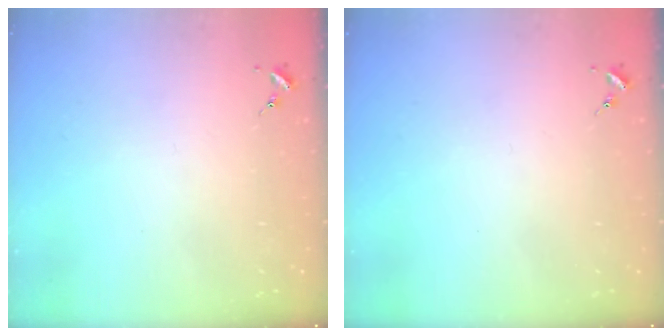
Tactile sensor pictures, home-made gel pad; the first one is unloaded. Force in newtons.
{"total": 0.0}